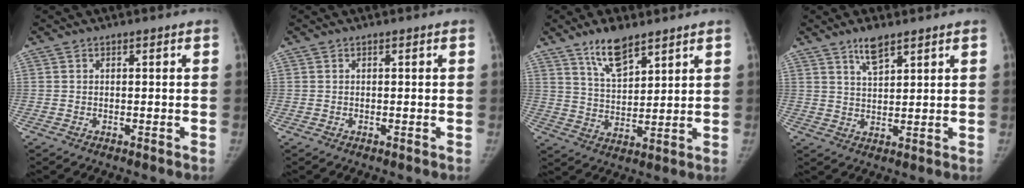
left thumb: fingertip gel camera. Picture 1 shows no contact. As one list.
[{"total": 0.0}, {"total": 8.8, "force": [6.3, 3.4, 5.2], "torque": [-0.073, -0.040, 0.119]}, {"total": 5.0, "force": [3.5, 1.6, 3.1], "torque": [-0.045, -0.021, 0.066]}]